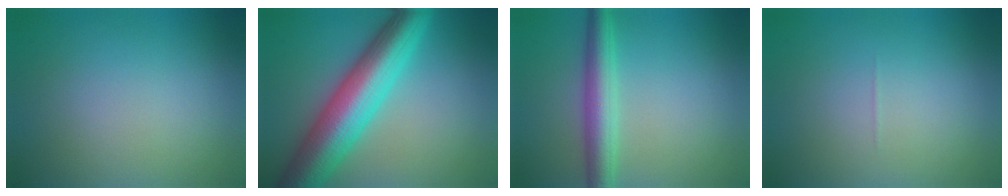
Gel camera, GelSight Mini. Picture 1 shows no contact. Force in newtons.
{"total": 10.3, "press": 10.3, "slide": 0.3}
{"total": 4.2, "press": 4.2, "slide": 0.0}
{"total": 0.0}